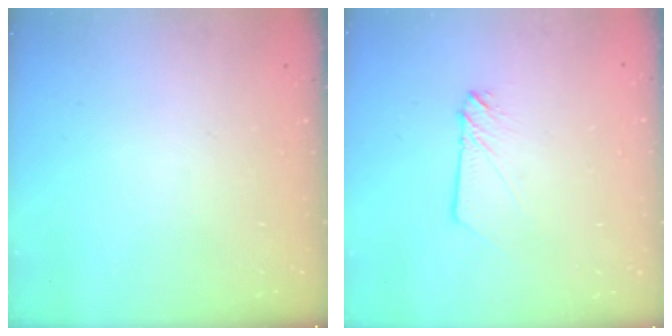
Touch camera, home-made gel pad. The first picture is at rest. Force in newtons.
{"total": 3.5, "press": 3.5, "slide": 0.3}